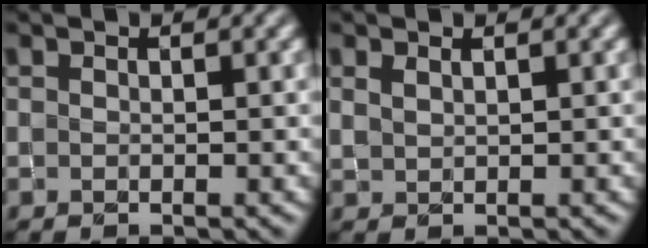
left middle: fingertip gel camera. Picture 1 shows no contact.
{"total": 0.8, "force": [0.8, 0.2, 0.0], "torque": [-0.005, 0.003, 0.018]}